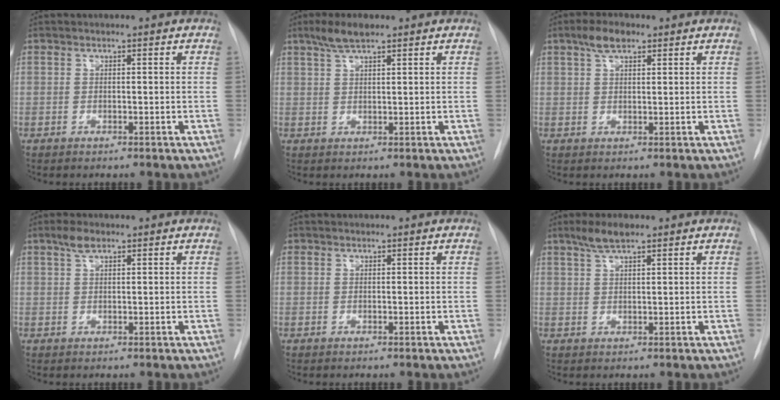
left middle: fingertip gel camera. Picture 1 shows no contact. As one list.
[{"total": 4.0, "force": [2.9, 0.7, 2.7], "torque": [-0.057, 0.010, 0.057]}, {"total": 3.7, "force": [2.4, 1.4, 2.5], "torque": [-0.050, 0.011, 0.044]}, {"total": 2.2, "force": [1.5, 0.8, 1.4], "torque": [-0.031, 0.008, 0.029]}, {"total": 0.0}, {"total": 3.6, "force": [2.7, 0.6, 2.4], "torque": [-0.051, 0.009, 0.053]}]